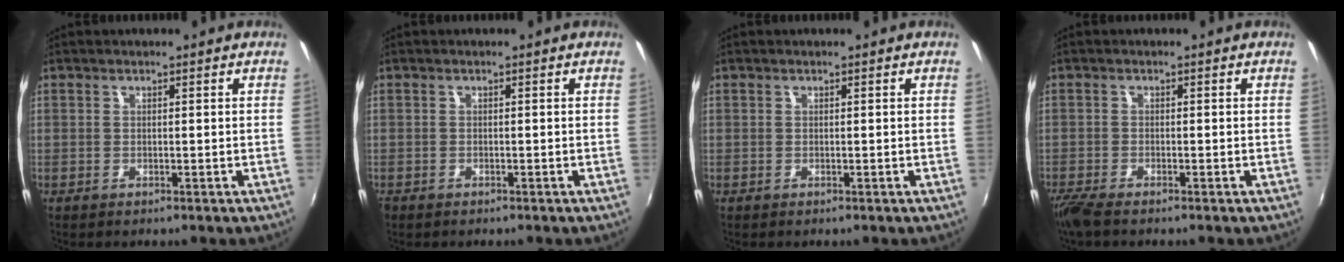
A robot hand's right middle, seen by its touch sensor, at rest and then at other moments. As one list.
[{"total": 0.8, "force": [-0.6, 0.4, 0.1], "torque": [-0.005, -0.003, -0.013]}, {"total": 0.0}, {"total": 3.5, "force": [-2.9, 0.5, 1.9], "torque": [-0.051, -0.015, -0.059]}]